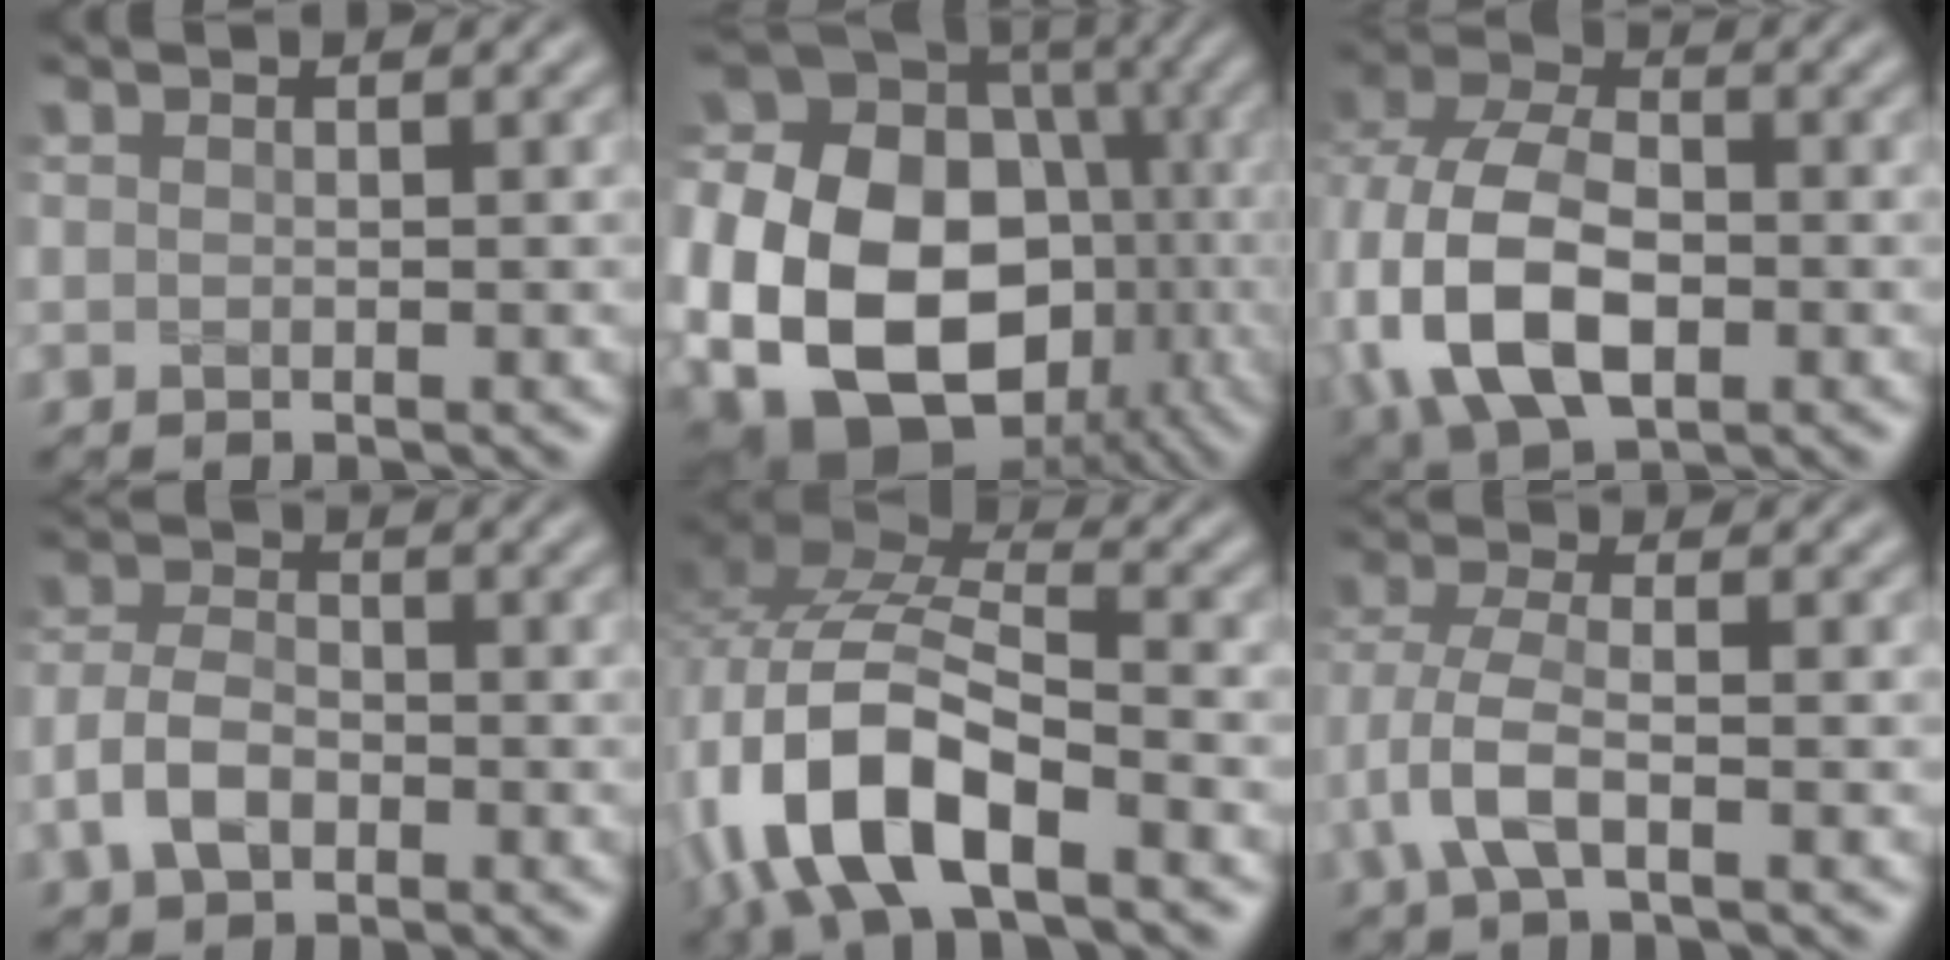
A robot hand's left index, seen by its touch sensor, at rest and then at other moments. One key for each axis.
{"total": 22.6, "fx": -3.9, "fy": 17.7, "fz": 13.4, "tx": -0.259, "ty": -0.020, "tz": -0.092}
{"total": 11.9, "fx": -2.3, "fy": 8.0, "fz": 8.6, "tx": -0.210, "ty": -0.016, "tz": -0.054}
{"total": 3.9, "fx": -1.6, "fy": 2.5, "fz": 2.5, "tx": -0.054, "ty": 0.004, "tz": -0.040}
{"total": 12.1, "fx": -5.5, "fy": 5.3, "fz": 9.4, "tx": -0.191, "ty": 0.001, "tz": -0.106}
{"total": 4.3, "fx": -1.6, "fy": 1.7, "fz": 3.6, "tx": -0.089, "ty": 0.002, "tz": -0.041}